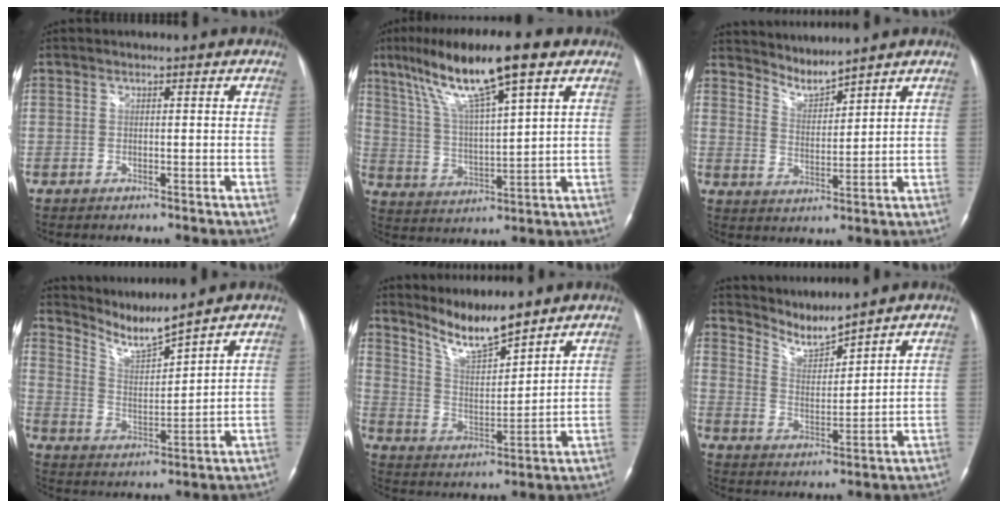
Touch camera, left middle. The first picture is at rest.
{"total": 16.0, "force": [9.3, 1.5, 12.9], "torque": [-0.235, 0.025, 0.163]}
{"total": 4.2, "force": [4.1, -0.4, 0.1], "torque": [-0.007, -0.006, 0.085]}
{"total": 6.1, "force": [5.9, -1.4, 0.9], "torque": [-0.028, -0.019, 0.124]}
{"total": 8.6, "force": [7.6, 0.7, 3.9], "torque": [-0.083, -0.010, 0.149]}
{"total": 5.2, "force": [5.1, -0.6, 0.3], "torque": [-0.014, -0.011, 0.109]}